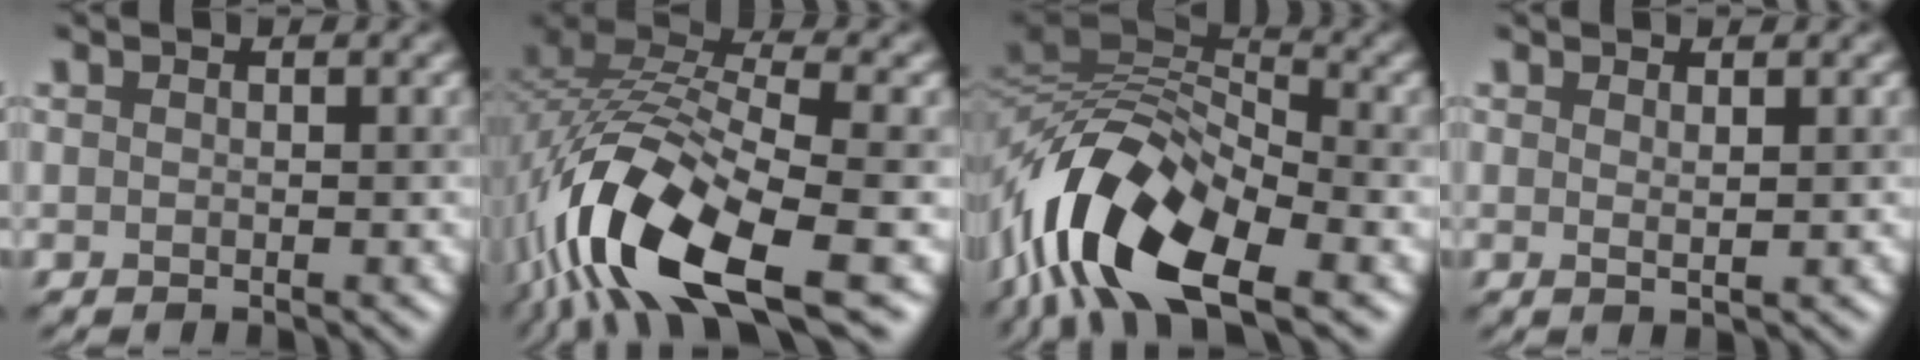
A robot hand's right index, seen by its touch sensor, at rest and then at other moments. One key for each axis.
{"total": 13.8, "fx": -6.5, "fy": 5.1, "fz": 11.0, "tx": -0.220, "ty": -0.002, "tz": -0.125}
{"total": 13.2, "fx": -5.4, "fy": 5.9, "fz": 10.5, "tx": -0.195, "ty": 0.018, "tz": -0.112}
{"total": 0.9, "fx": 0.4, "fy": 0.2, "fz": 0.8, "tx": -0.011, "ty": -0.003, "tz": 0.008}